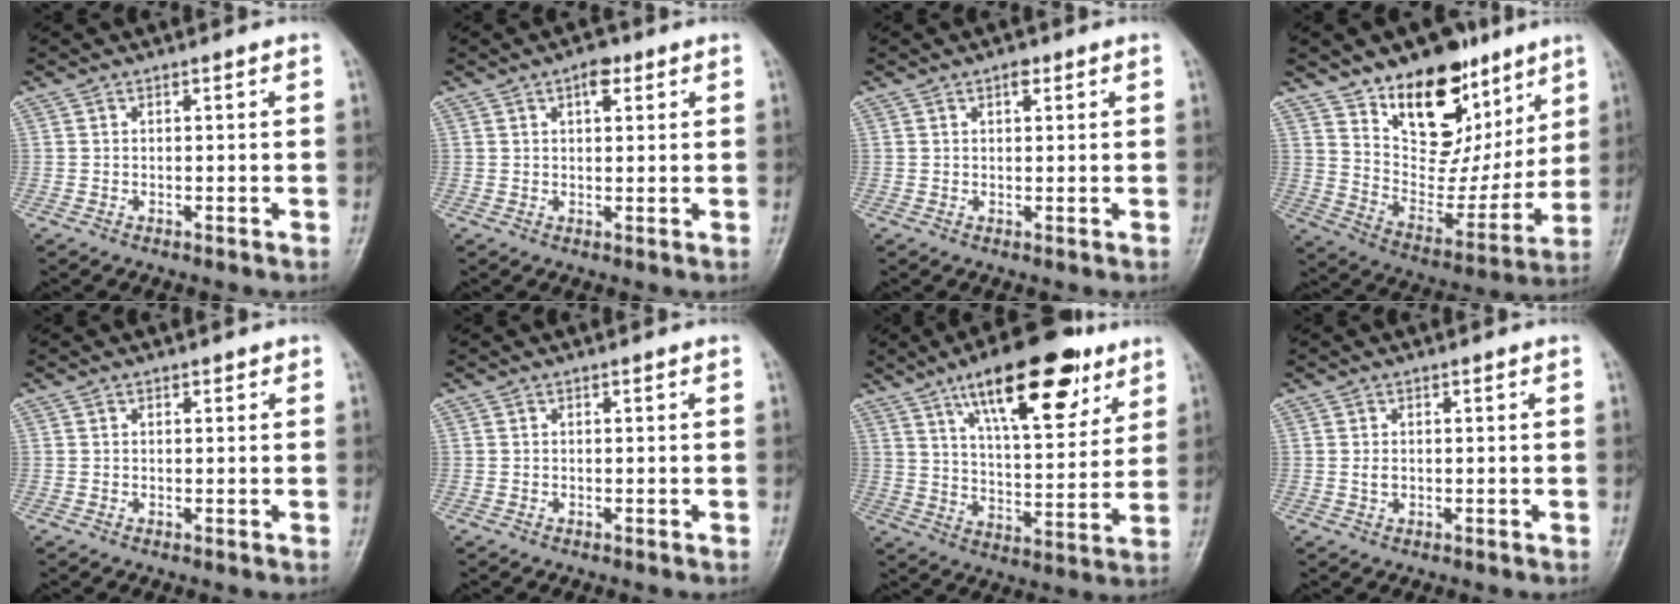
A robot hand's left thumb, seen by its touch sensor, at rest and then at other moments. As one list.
[{"total": 3.6, "force": [1.8, 1.8, 2.5], "torque": [-0.025, -0.004, 0.025]}, {"total": 1.8, "force": [1.0, 0.9, 1.1], "torque": [-0.010, -0.003, 0.014]}, {"total": 21.8, "force": [13.3, 12.7, 11.6], "torque": [-0.109, -0.069, 0.223]}, {"total": 0.9, "force": [0.6, 0.6, 0.3], "torque": [0.005, -0.003, 0.006]}, {"total": 0.0}, {"total": 21.0, "force": [12.0, 7.8, 15.3], "torque": [-0.199, -0.041, 0.195]}, {"total": 1.2, "force": [0.1, 0.8, 0.8], "torque": [-0.013, -0.001, 0.005]}]